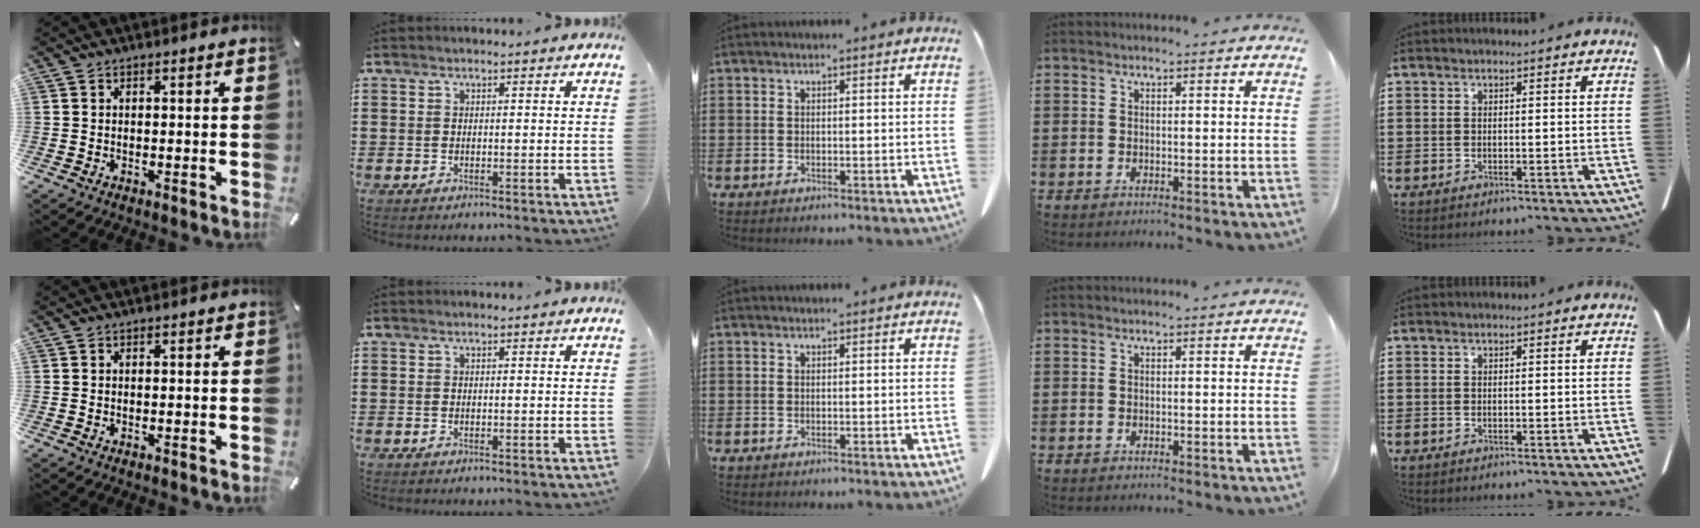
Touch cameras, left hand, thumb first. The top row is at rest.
{}